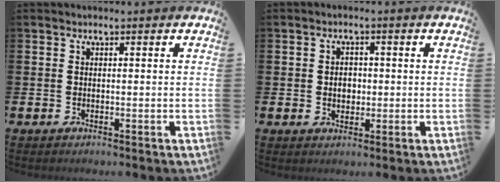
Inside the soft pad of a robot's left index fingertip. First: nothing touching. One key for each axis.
{"total": 2.4, "fx": 0.0, "fy": 1.9, "fz": 1.4, "tx": -0.014, "ty": 0.004, "tz": -0.007}